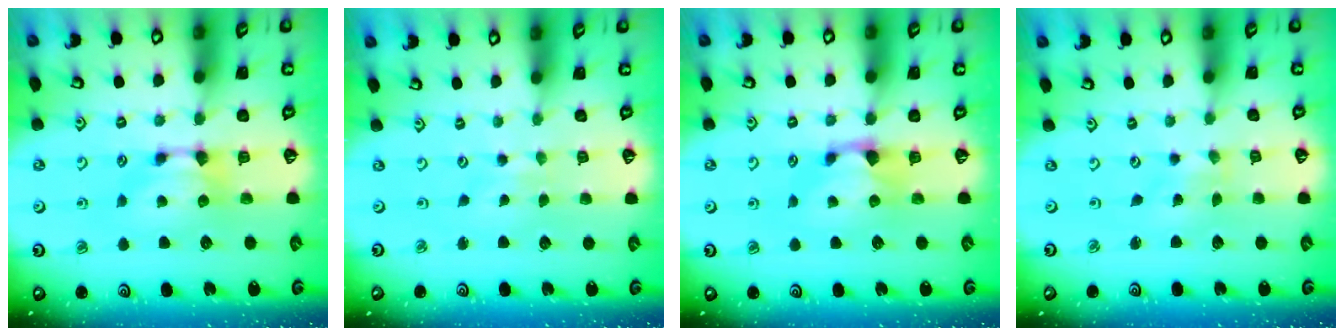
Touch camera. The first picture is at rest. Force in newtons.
{"total": 2.7, "press": 2.6, "slide": 0.4}
{"total": 0.8, "press": 0.1, "slide": 0.8}
{"total": 5.5, "press": 5.5, "slide": 0.5}